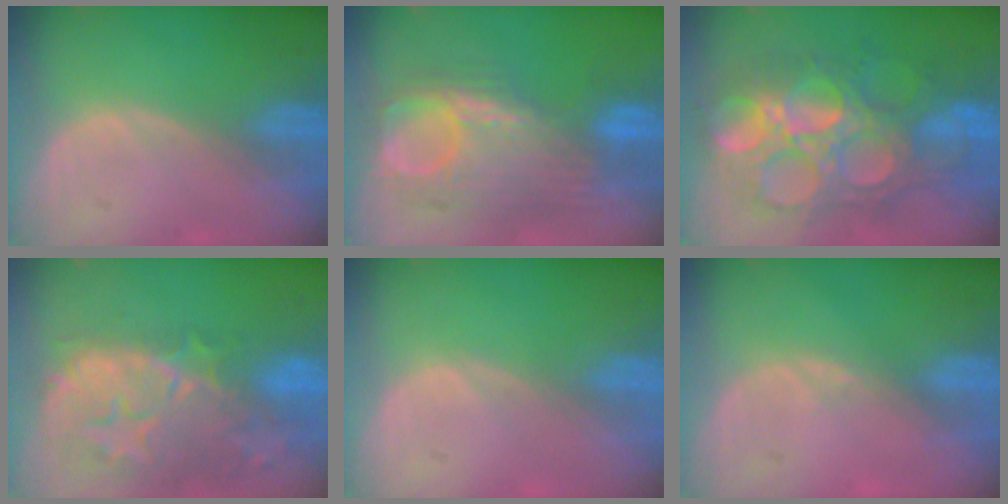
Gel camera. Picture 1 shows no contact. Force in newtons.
{"total": 10.6, "press": 10.1, "slide": 3.2}
{"total": 13.5, "press": 13.4, "slide": 1.5}
{"total": 14.6, "press": 11.8, "slide": 8.6}
{"total": 0.0}
{"total": 0.9, "press": 0.8, "slide": 0.3}